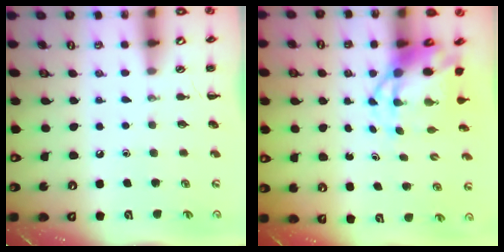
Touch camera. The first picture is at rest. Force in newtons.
{"total": 6.6, "press": 6.4, "slide": 1.6}